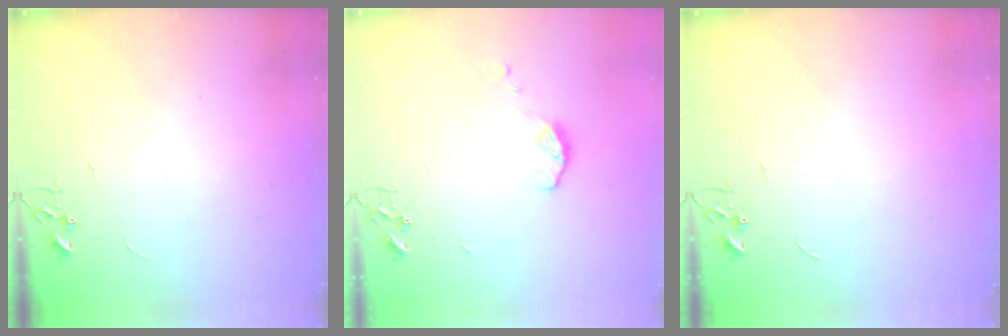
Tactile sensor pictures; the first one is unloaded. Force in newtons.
{"total": 5.9, "press": 5.9, "slide": 0.5}
{"total": 0.0}